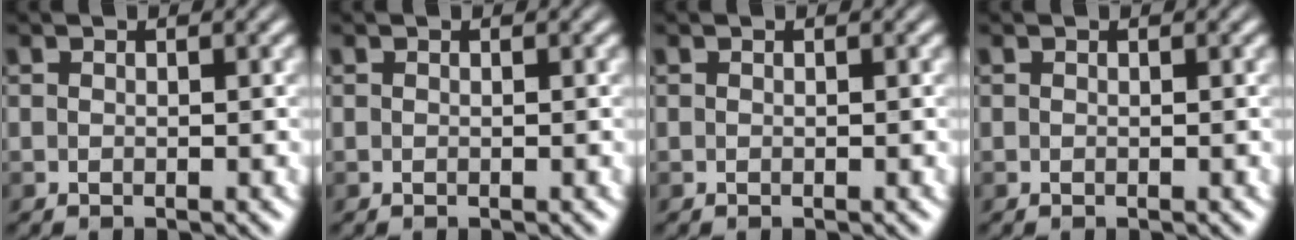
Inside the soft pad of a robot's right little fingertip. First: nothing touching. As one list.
[{"total": 0.0}, {"total": 0.0}, {"total": 0.0}]